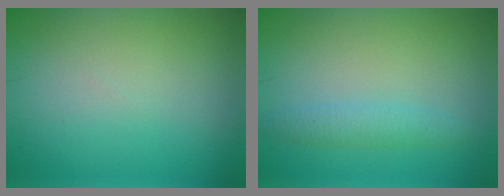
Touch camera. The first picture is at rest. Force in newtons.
{"total": 2.0, "press": 2.0, "slide": 0.1}